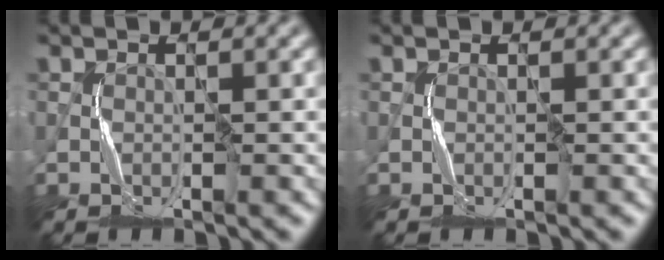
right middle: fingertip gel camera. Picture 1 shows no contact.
{"total": 0.0}